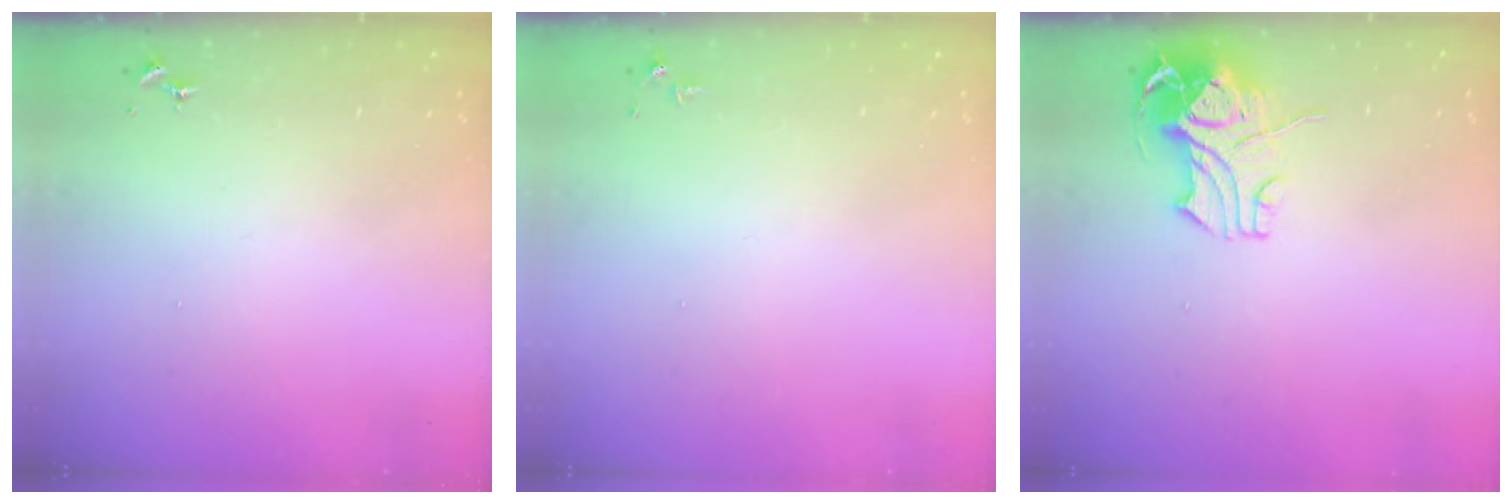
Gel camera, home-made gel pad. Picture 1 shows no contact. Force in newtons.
{"total": 2.8, "press": 2.8, "slide": 0.4}
{"total": 10.7, "press": 10.6, "slide": 1.8}